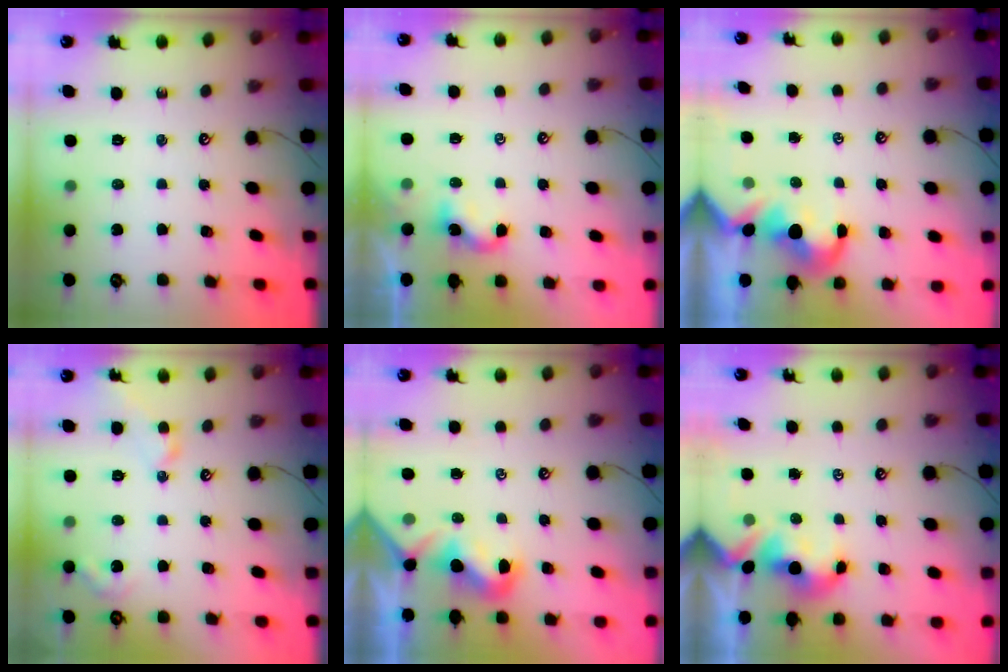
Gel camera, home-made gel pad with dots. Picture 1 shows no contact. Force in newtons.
{"total": 2.1, "press": 2.1, "slide": 0.4}
{"total": 3.0, "press": 2.8, "slide": 1.1}
{"total": 3.5, "press": 3.4, "slide": 0.8}
{"total": 1.0, "press": 0.8, "slide": 0.5}
{"total": 1.3, "press": 1.2, "slide": 0.6}